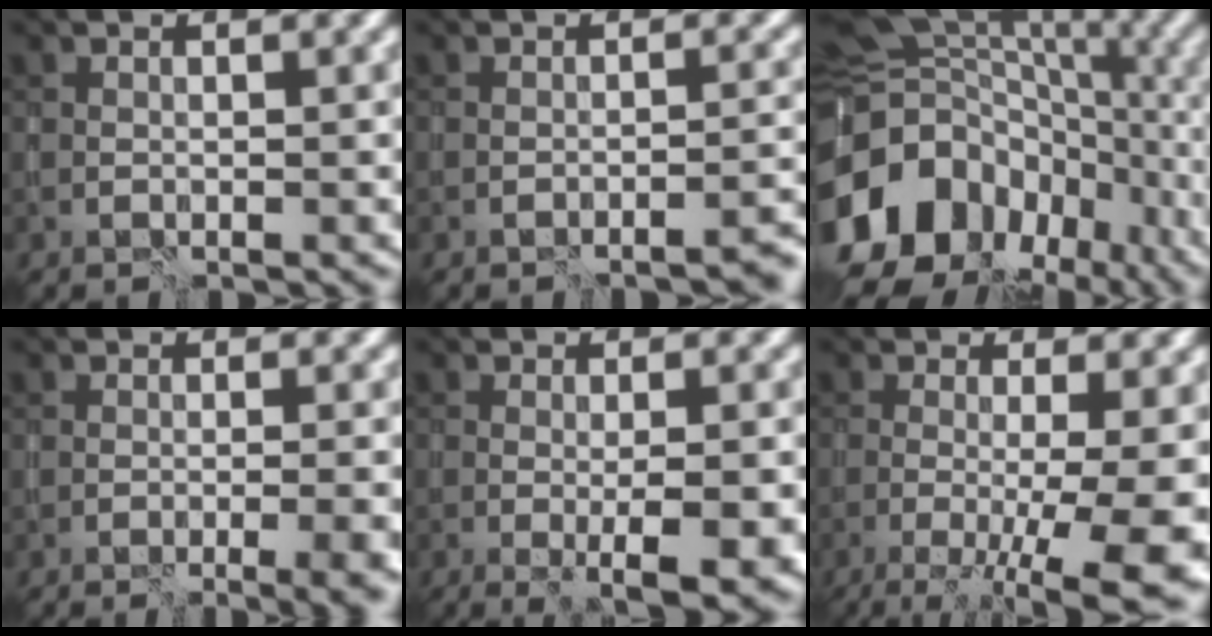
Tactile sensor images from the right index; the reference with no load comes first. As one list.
[{"total": 2.1, "force": [-1.7, 0.1, 1.2], "torque": [-0.016, -0.004, -0.030]}, {"total": 18.1, "force": [-7.1, 14.5, 8.2], "torque": [-0.186, -0.006, -0.107]}, {"total": 4.0, "force": [-1.2, 1.2, 3.6], "torque": [-0.027, -0.007, -0.012]}, {"total": 4.1, "force": [-1.3, 0.7, 3.9], "torque": [-0.054, -0.012, -0.017]}, {"total": 11.1, "force": [-2.3, 3.5, 10.2], "torque": [-0.114, -0.010, -0.023]}]